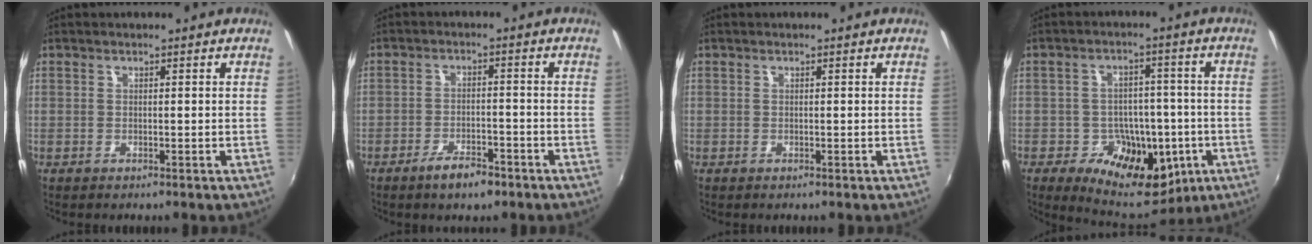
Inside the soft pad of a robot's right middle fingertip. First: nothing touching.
{"total": 5.6, "force": [-3.9, 1.9, 3.4], "torque": [-0.077, -0.003, -0.063]}
{"total": 0.0}
{"total": 14.6, "force": [-5.6, 10.5, 8.5], "torque": [-0.150, 0.005, -0.067]}